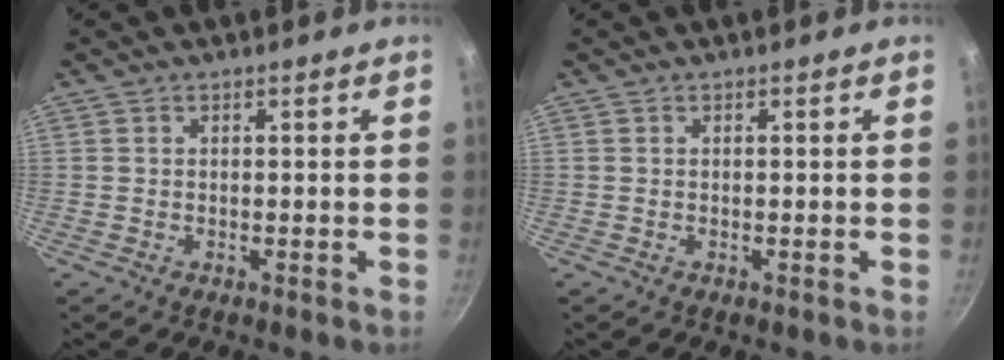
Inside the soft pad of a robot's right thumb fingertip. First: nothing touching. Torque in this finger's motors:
{"motor_torque": [-0.30, 0.12, -0.27, 0.08, -0.02]}